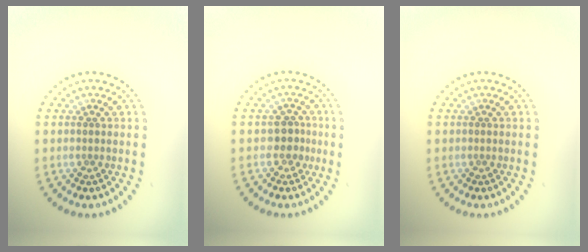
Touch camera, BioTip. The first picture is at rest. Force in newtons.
{"total": 1.9, "press": 1.6, "slide": 1.1}
{"total": 0.0}